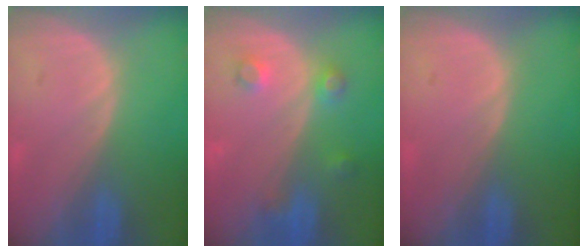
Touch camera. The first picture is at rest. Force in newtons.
{"total": 3.7, "press": 3.4, "slide": 1.5}
{"total": 0.0}